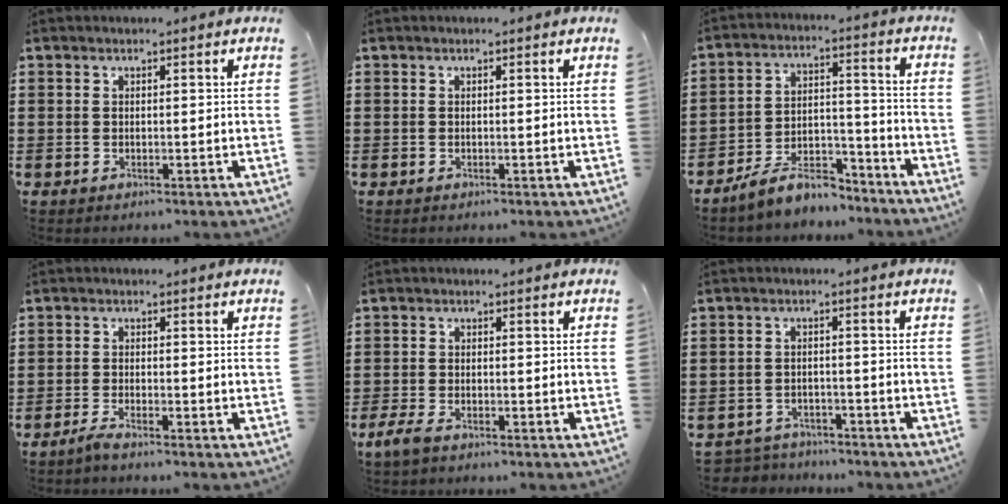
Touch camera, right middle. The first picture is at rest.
{"total": 0.0}
{"total": 7.9, "force": [-7.0, 2.5, 2.7], "torque": [-0.056, 0.017, -0.134]}
{"total": 1.8, "force": [-1.5, -0.1, 1.1], "torque": [-0.026, -0.003, -0.029]}
{"total": 2.5, "force": [-1.7, 0.8, 1.7], "torque": [-0.053, -0.005, -0.039]}
{"total": 3.3, "force": [-3.2, 0.5, -0.2], "torque": [-0.005, -0.002, -0.070]}